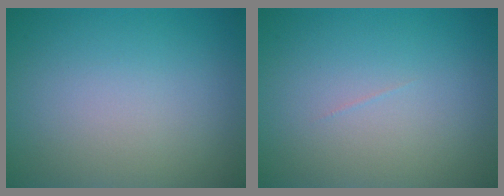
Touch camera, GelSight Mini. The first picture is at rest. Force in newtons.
{"total": 0.0}